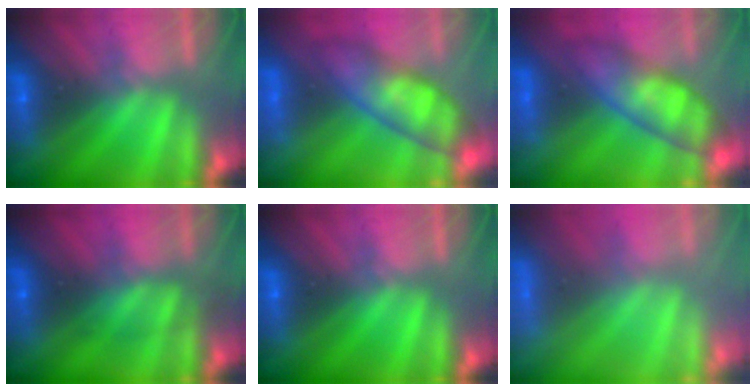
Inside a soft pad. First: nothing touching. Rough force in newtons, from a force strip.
{"total": 4.4}
{"total": 4.4}
{"total": 2.4}
{"total": 0.0}
{"total": 7.6}